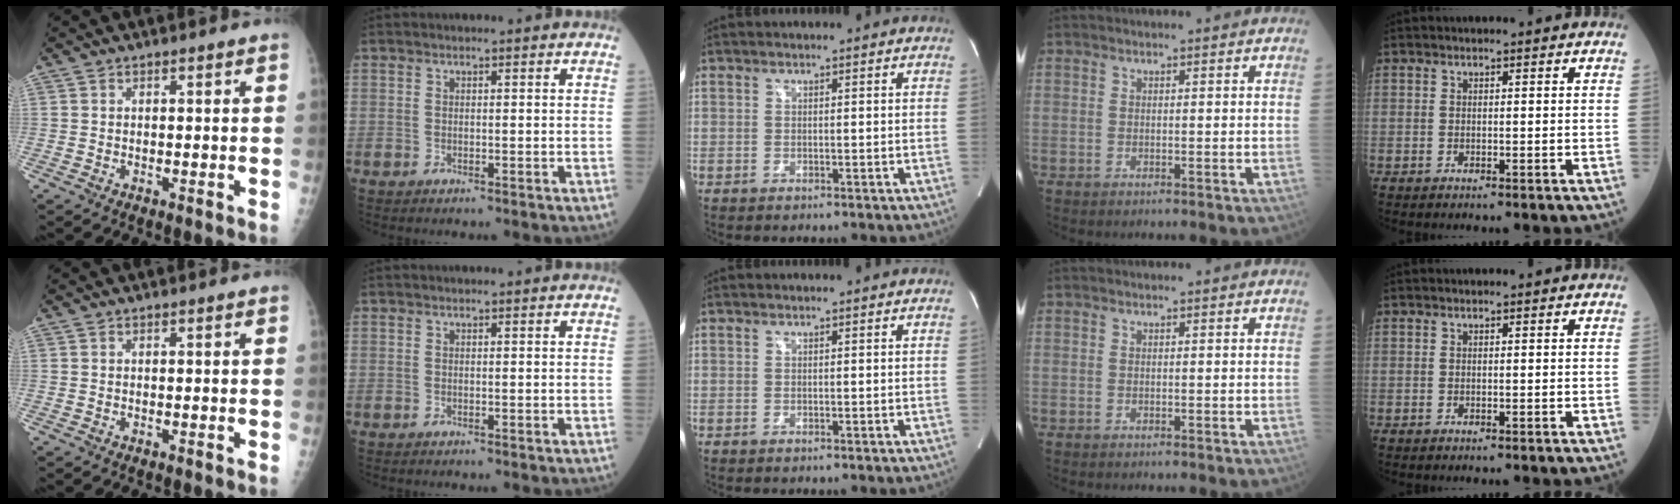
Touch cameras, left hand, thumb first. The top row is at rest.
{}